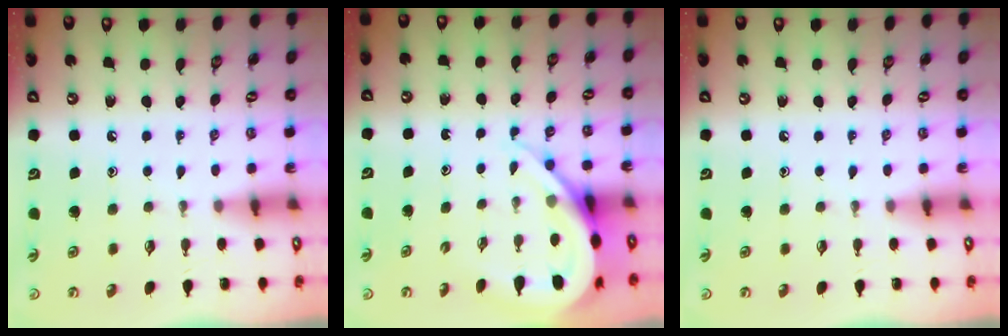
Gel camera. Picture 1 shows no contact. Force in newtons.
{"total": 10.7, "press": 10.6, "slide": 1.0}
{"total": 0.0}